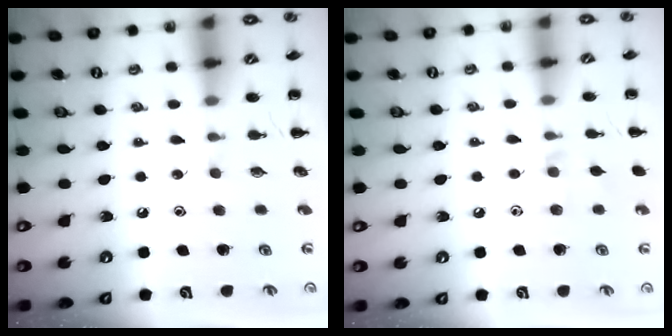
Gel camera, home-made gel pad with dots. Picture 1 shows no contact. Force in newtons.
{"total": 6.2, "press": 5.9, "slide": 1.9}